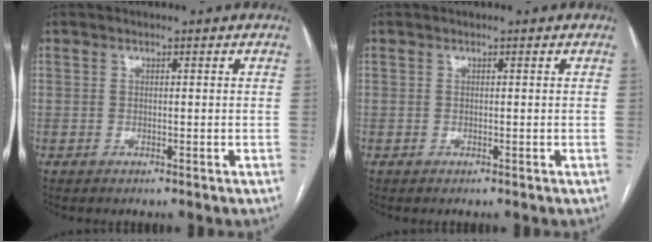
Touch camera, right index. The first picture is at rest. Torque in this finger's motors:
{"motor_torque": [0.00, 0.00, 0.00, 0.01]}